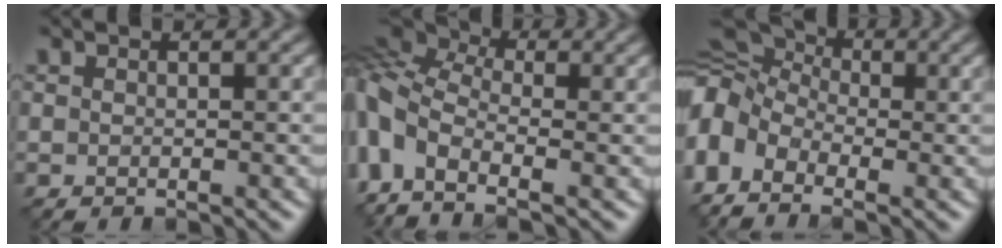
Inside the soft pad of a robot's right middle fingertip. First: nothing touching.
{"total": 8.4, "force": [-1.9, 5.3, 6.3], "torque": [-0.167, 0.001, -0.056]}
{"total": 10.5, "force": [-1.4, 7.7, 7.0], "torque": [-0.150, 0.015, -0.042]}